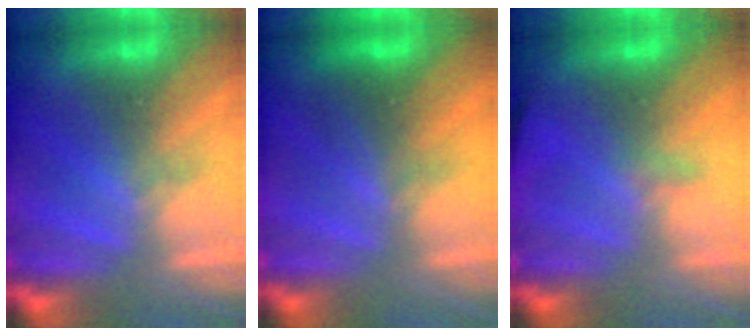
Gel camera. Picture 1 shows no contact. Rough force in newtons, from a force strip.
{"total": 2.8}
{"total": 2.9}